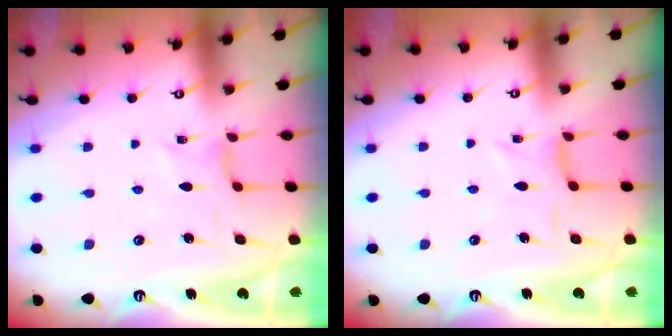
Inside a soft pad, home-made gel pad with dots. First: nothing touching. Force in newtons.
{"total": 2.3, "press": 2.3, "slide": 0.5}